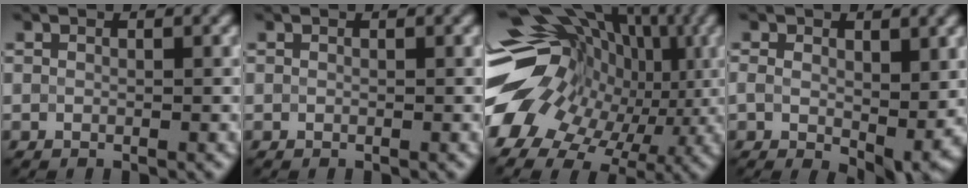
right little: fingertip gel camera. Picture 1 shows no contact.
{"total": 0.0}
{"total": 18.6, "force": [-1.1, 14.2, 11.9], "torque": [-0.203, 0.015, -0.013]}
{"total": 5.8, "force": [-0.3, 3.3, 4.8], "torque": [-0.090, -0.018, 0.011]}